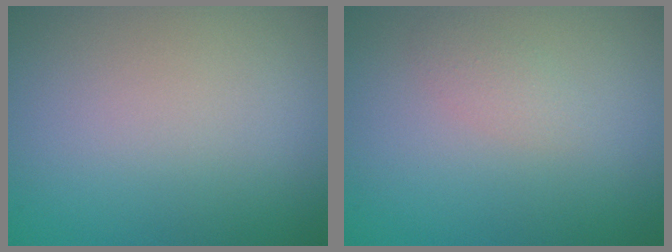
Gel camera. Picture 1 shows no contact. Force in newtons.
{"total": 1.2, "press": 1.2, "slide": 0.1}